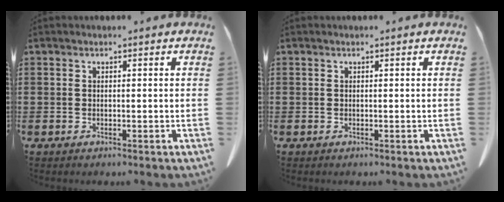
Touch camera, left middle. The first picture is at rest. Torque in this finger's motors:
{"motor_torque": [-0.11, 0.19, -0.01, 0.00]}